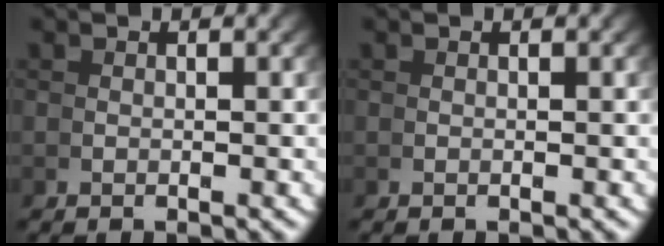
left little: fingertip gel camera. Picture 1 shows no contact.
{"total": 0.0}